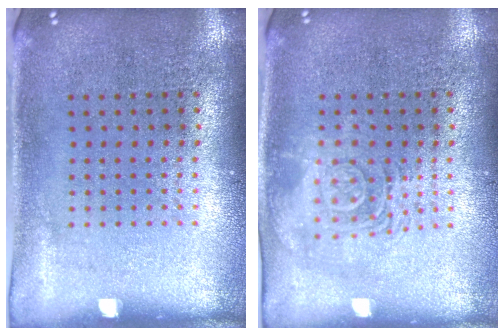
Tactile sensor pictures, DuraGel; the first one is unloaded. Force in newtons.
{"total": 2.8, "press": 2.7, "slide": 0.4}